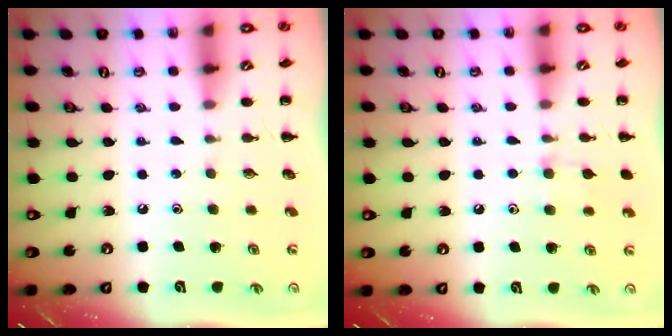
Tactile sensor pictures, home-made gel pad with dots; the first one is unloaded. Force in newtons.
{"total": 7.8, "press": 7.5, "slide": 2.1}